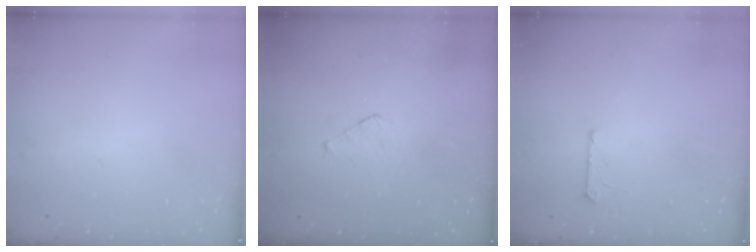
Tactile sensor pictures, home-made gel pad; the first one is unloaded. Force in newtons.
{"total": 4.1, "press": 4.1, "slide": 0.4}
{"total": 5.5, "press": 5.5, "slide": 0.6}